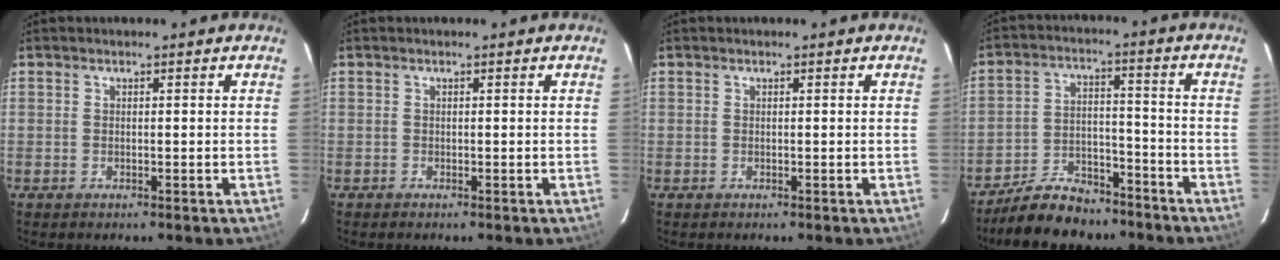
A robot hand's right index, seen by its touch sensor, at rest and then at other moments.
{"total": 0.0}
{"total": 0.0}
{"total": 12.3, "force": [-10.3, 5.2, 4.3], "torque": [-0.103, 0.018, -0.160]}